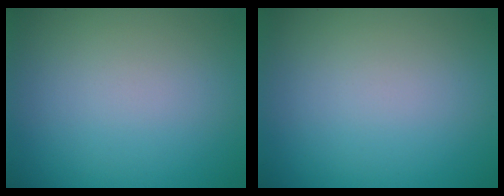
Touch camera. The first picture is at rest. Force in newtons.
{"total": 0.0}